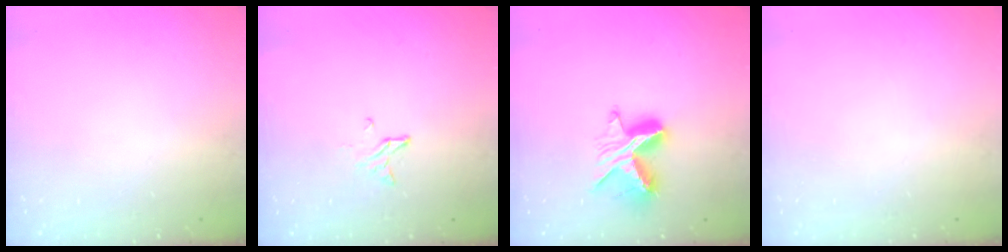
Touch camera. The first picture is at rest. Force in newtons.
{"total": 4.4, "press": 4.3, "slide": 0.4}
{"total": 11.3, "press": 11.3, "slide": 0.5}
{"total": 0.0}